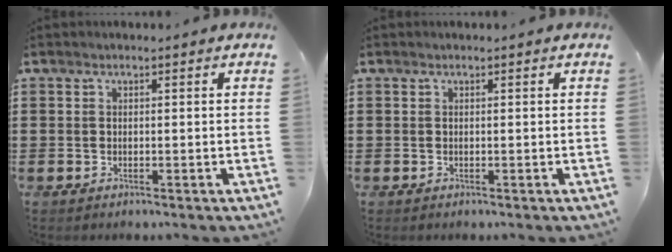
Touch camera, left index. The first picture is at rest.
{"total": 0.0}